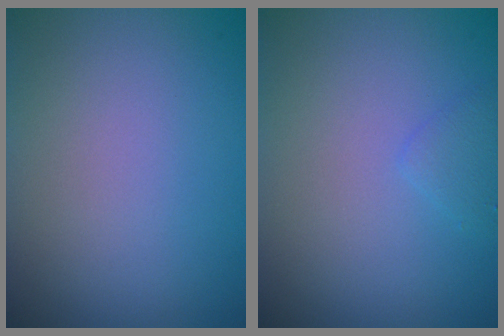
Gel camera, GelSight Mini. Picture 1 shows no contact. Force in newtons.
{"total": 1.0, "press": 1.0, "slide": 0.1}